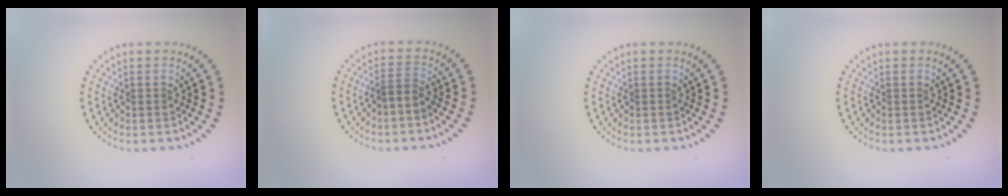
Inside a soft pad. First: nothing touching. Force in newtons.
{"total": 1.3, "press": 1.0, "slide": 0.8}
{"total": 0.0}
{"total": 0.0}